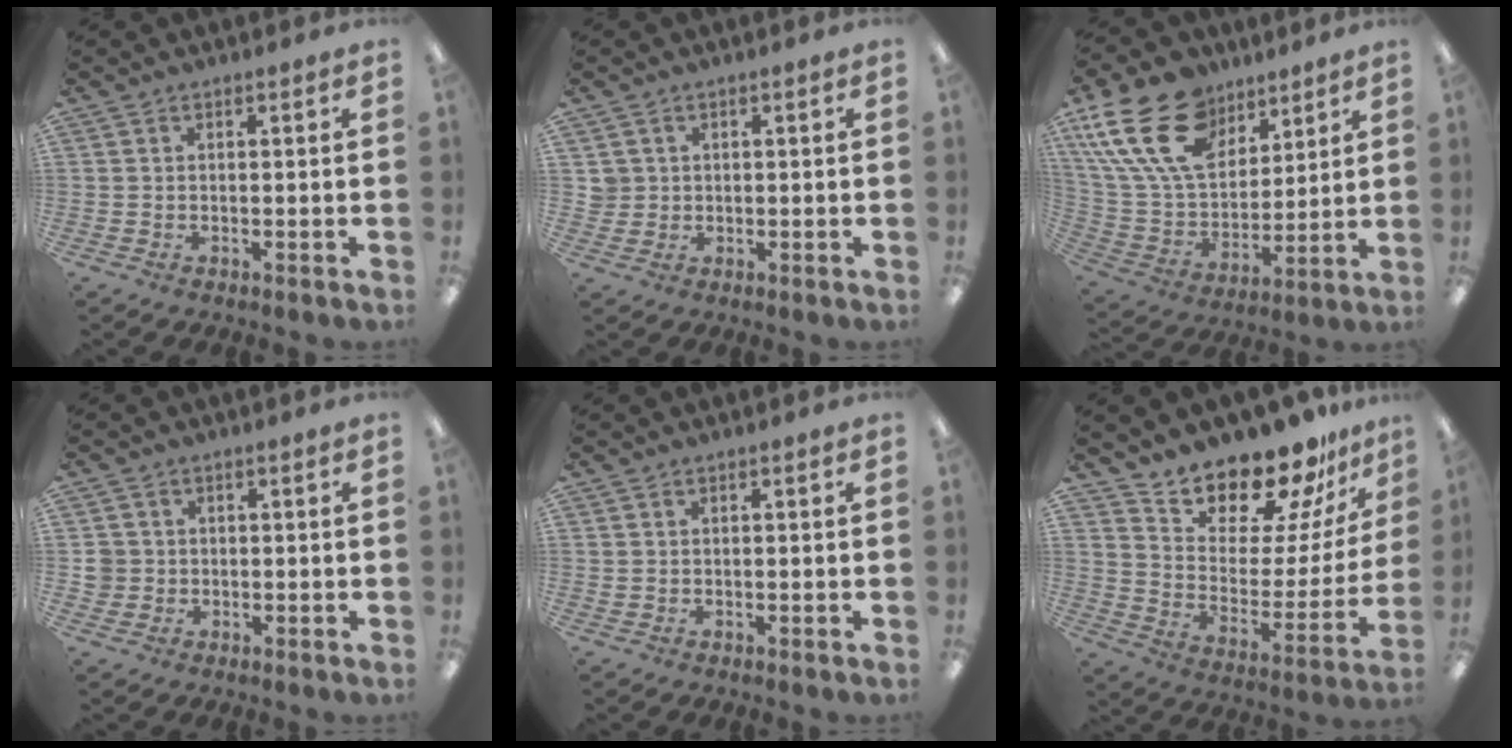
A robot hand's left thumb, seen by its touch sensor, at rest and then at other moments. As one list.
[{"total": 2.6, "force": [0.8, 2.5, 0.0], "torque": [-0.010, 0.004, 0.014]}, {"total": 23.4, "force": [12.3, 14.8, 13.3], "torque": [-0.282, -0.056, 0.226]}, {"total": 3.4, "force": [0.1, 3.3, 0.4], "torque": [-0.005, 0.003, 0.000]}, {"total": 0.7, "force": [0.3, 0.6, 0.0], "torque": [-0.001, 0.003, 0.005]}, {"total": 17.4, "force": [16.4, 4.3, 3.8], "torque": [-0.074, -0.157, 0.287]}]